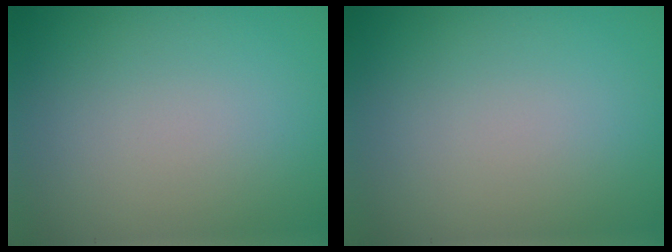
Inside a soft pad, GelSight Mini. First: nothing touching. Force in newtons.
{"total": 0.0}